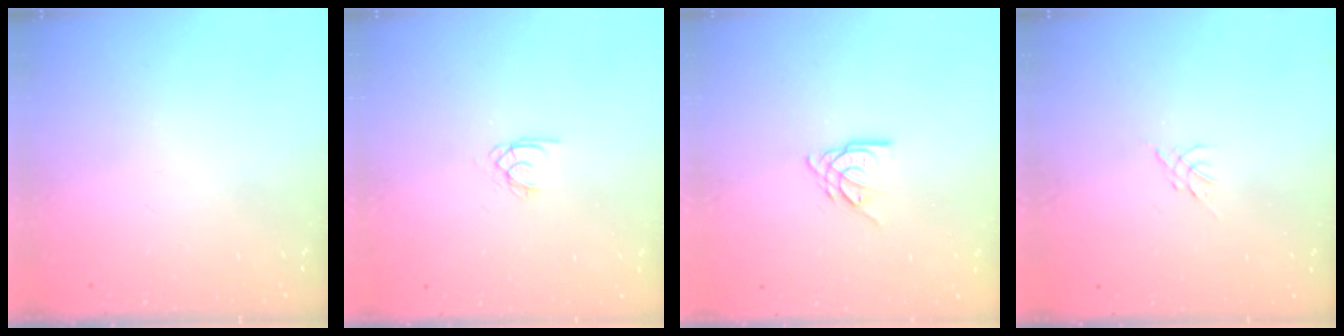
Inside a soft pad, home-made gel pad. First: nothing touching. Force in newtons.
{"total": 1.7, "press": 1.7, "slide": 0.1}
{"total": 7.2, "press": 7.2, "slide": 0.7}
{"total": 0.0}